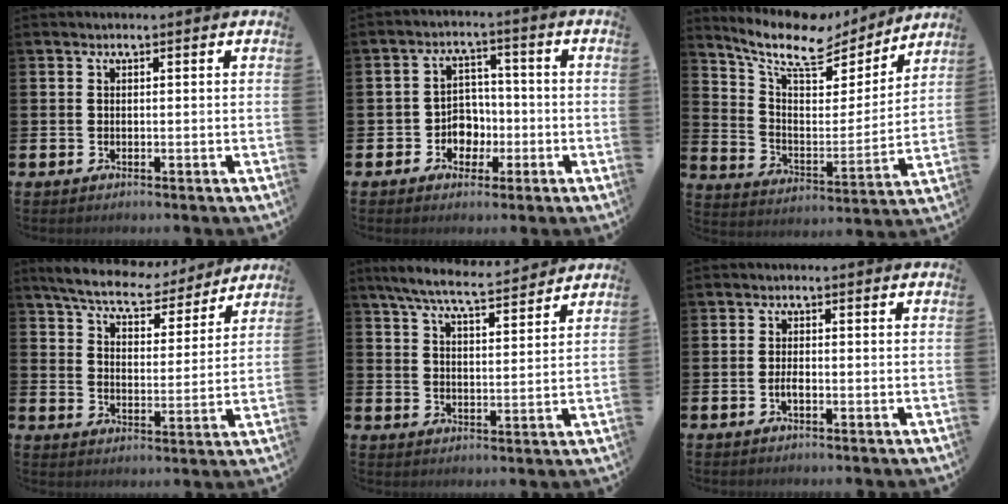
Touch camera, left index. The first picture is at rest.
{"total": 4.3, "force": [-1.3, 3.9, 1.1], "torque": [-0.026, 0.002, -0.033]}
{"total": 10.8, "force": [9.0, 3.9, 4.5], "torque": [-0.115, -0.057, 0.149]}
{"total": 7.4, "force": [6.9, 1.7, 2.2], "torque": [-0.066, -0.045, 0.116]}
{"total": 6.9, "force": [6.3, 0.7, 2.6], "torque": [-0.068, -0.037, 0.110]}
{"total": 1.4, "force": [-0.5, 0.5, 1.2], "torque": [-0.023, 0.000, -0.010]}